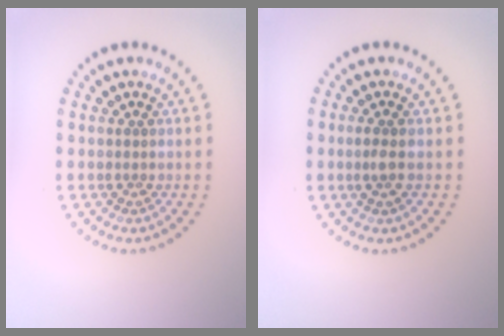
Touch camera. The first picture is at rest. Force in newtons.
{"total": 1.4, "press": 1.2, "slide": 0.7}